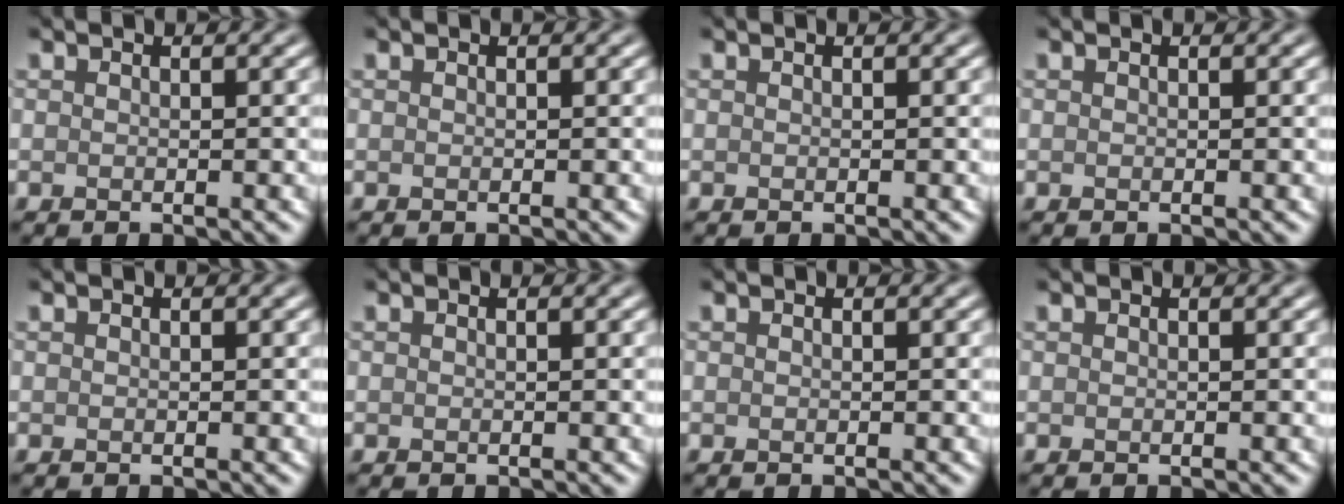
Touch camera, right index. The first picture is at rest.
{"total": 0.0}
{"total": 0.0}
{"total": 0.0}
{"total": 0.0}
{"total": 0.0}
{"total": 0.0}
{"total": 0.0}